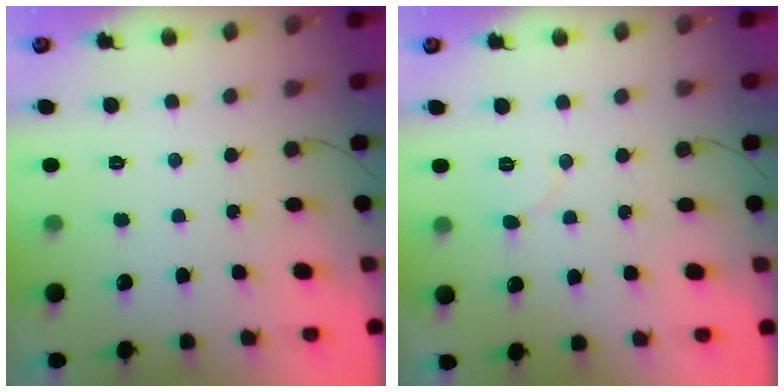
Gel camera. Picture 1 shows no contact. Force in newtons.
{"total": 5.7, "press": 5.7, "slide": 0.5}